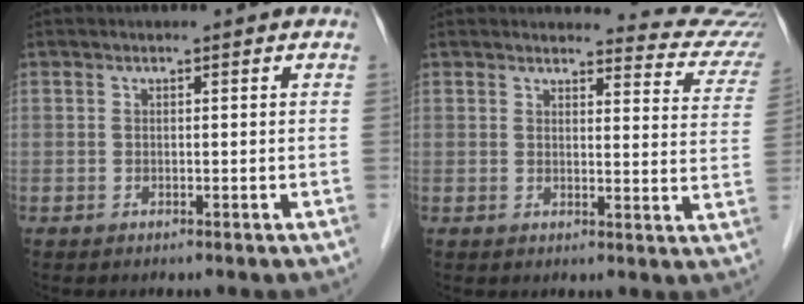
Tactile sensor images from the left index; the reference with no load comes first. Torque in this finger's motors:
{"motor_torque": [0.94, -1.20, 0.03, -0.03]}